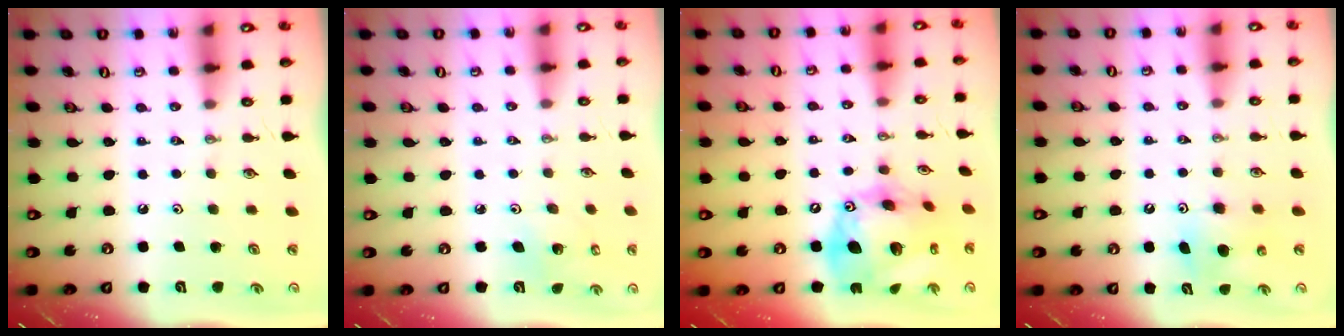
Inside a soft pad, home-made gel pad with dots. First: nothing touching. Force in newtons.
{"total": 3.2, "press": 3.2, "slide": 0.1}
{"total": 22.3, "press": 22.2, "slide": 2.4}
{"total": 8.1, "press": 8.0, "slide": 0.7}